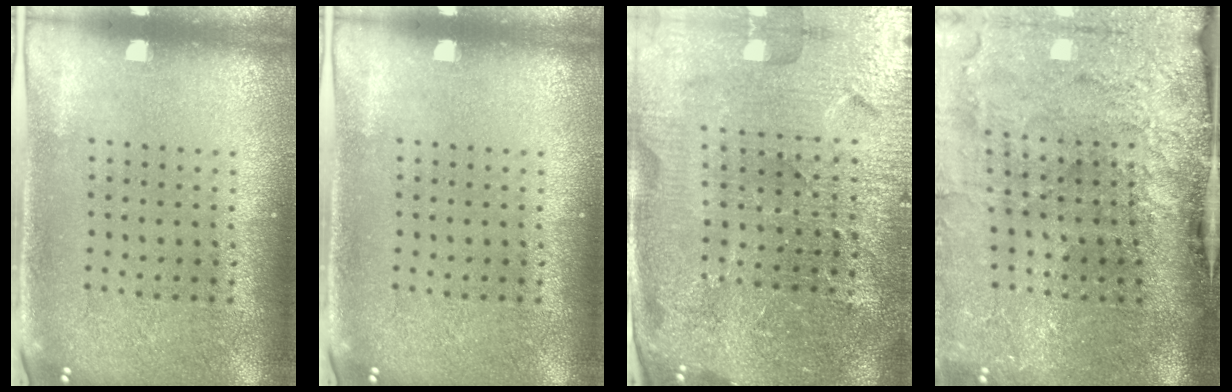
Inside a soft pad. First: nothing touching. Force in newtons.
{"total": 0.0}
{"total": 5.2, "press": 4.8, "slide": 2.1}
{"total": 4.7, "press": 3.6, "slide": 3.0}